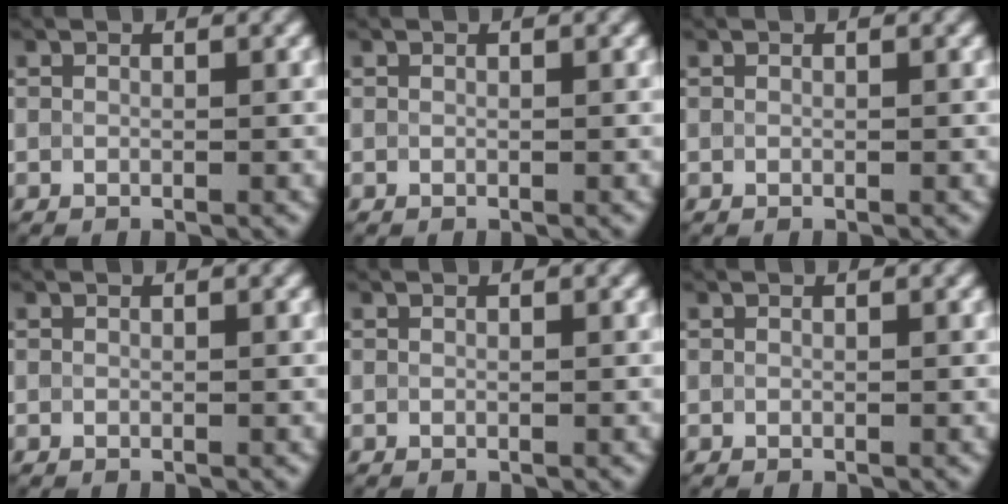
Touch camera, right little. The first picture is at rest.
{"total": 0.0}
{"total": 0.0}
{"total": 0.0}
{"total": 0.0}
{"total": 0.0}